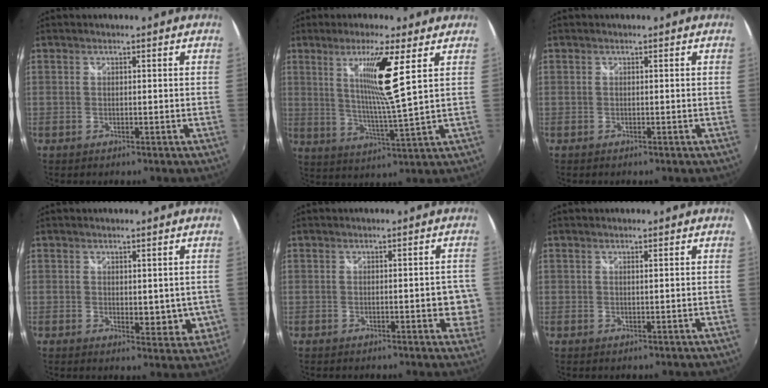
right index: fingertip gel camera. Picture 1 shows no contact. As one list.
[{"total": 9.9, "force": [4.4, -2.9, 8.4], "torque": [-0.139, -0.018, 0.080]}, {"total": 0.0}, {"total": 5.5, "force": [-0.1, 3.2, 4.5], "torque": [-0.051, -0.014, 0.004]}, {"total": 4.9, "force": [-1.1, 2.4, 4.1], "torque": [-0.039, -0.002, -0.012]}, {"total": 2.0, "force": [0.6, -1.9, -0.4], "torque": [0.014, -0.006, 0.013]}]